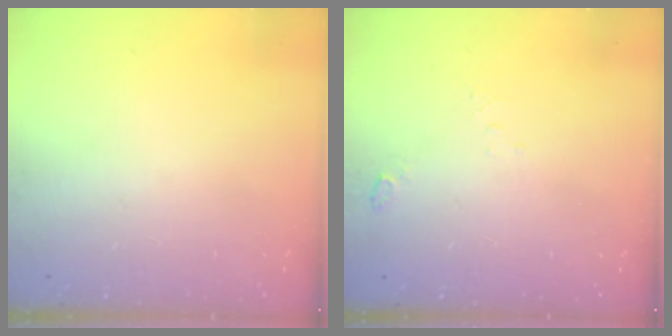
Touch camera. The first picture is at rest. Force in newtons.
{"total": 3.0, "press": 2.1, "slide": 2.1}